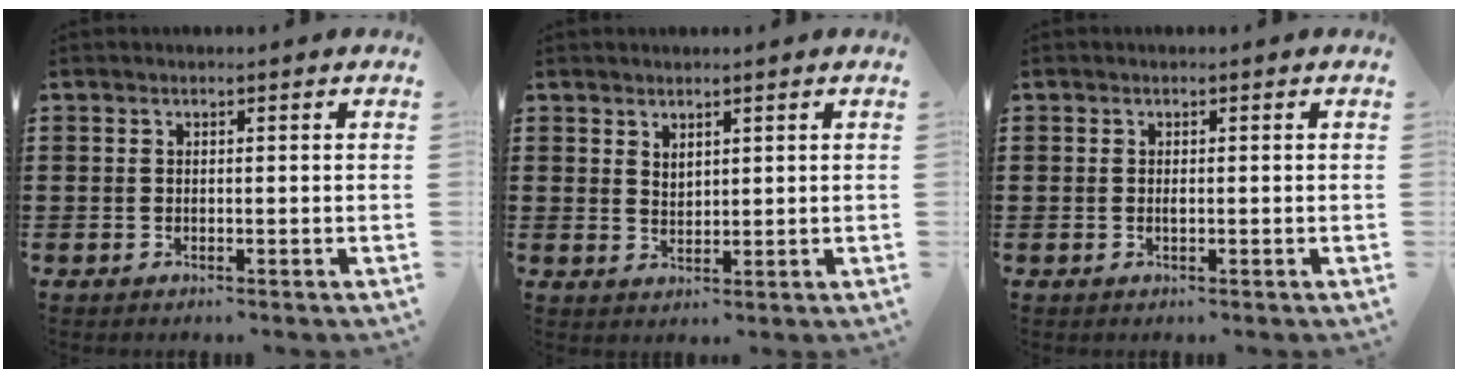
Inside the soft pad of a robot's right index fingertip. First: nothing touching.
{"total": 1.7, "force": [1.6, 0.7, 0.2], "torque": [-0.005, 0.002, 0.031]}
{"total": 0.5, "force": [0.0, 0.2, 0.5], "torque": [-0.011, -0.003, 0.001]}